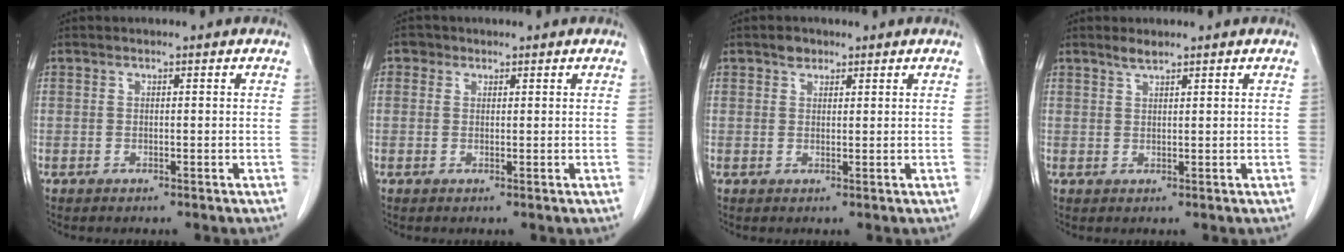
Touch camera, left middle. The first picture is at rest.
{"total": 1.3, "force": [0.7, 1.1, 0.2], "torque": [0.002, 0.001, 0.007]}
{"total": 1.6, "force": [1.1, 1.0, 0.4], "torque": [-0.009, 0.000, 0.017]}
{"total": 1.4, "force": [1.3, 0.0, 0.7], "torque": [-0.017, 0.000, 0.028]}